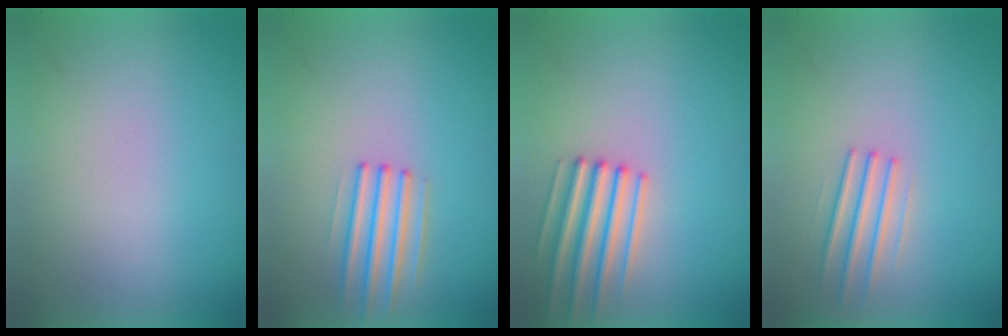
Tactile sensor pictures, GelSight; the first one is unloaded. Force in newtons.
{"total": 2.2}
{"total": 3.1}
{"total": 2.4}